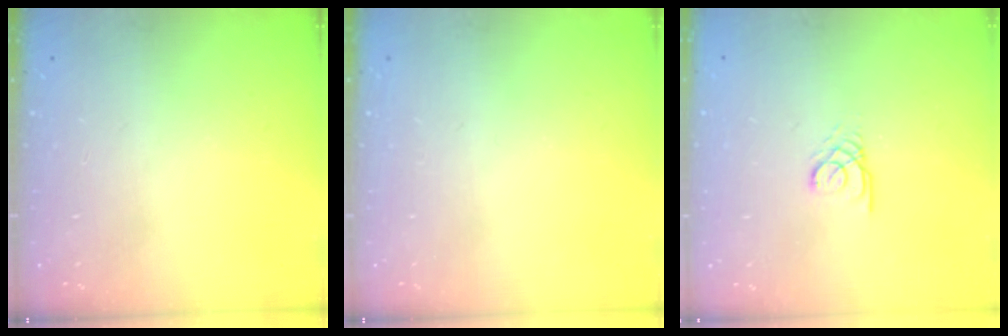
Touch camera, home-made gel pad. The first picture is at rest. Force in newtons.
{"total": 0.0}
{"total": 2.3, "press": 2.3, "slide": 0.2}